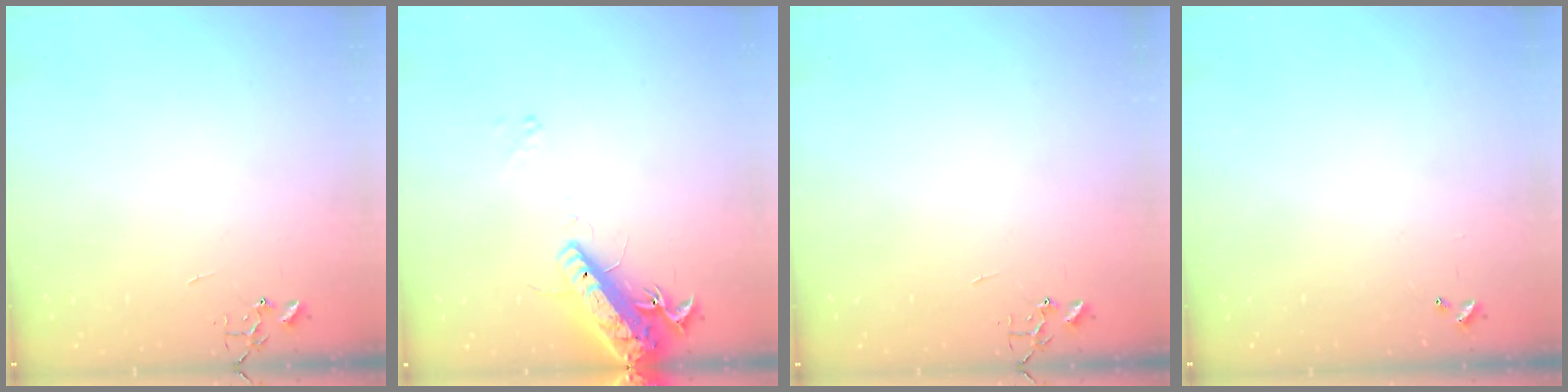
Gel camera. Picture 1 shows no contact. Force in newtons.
{"total": 15.7, "press": 15.3, "slide": 3.5}
{"total": 0.0}
{"total": 0.0}